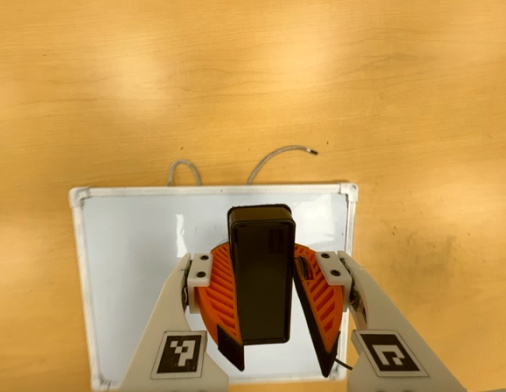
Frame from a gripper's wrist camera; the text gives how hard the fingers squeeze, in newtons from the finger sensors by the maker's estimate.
{"total": 8.2, "left": 8.6, "right": 7.8}